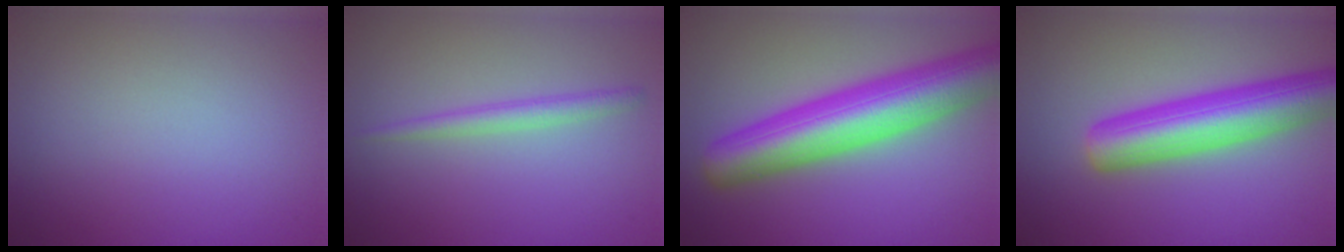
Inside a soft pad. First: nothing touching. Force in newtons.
{"total": 1.8, "press": 1.8, "slide": 0.0}
{"total": 10.2, "press": 10.2, "slide": 0.2}
{"total": 7.9, "press": 7.8, "slide": 0.3}